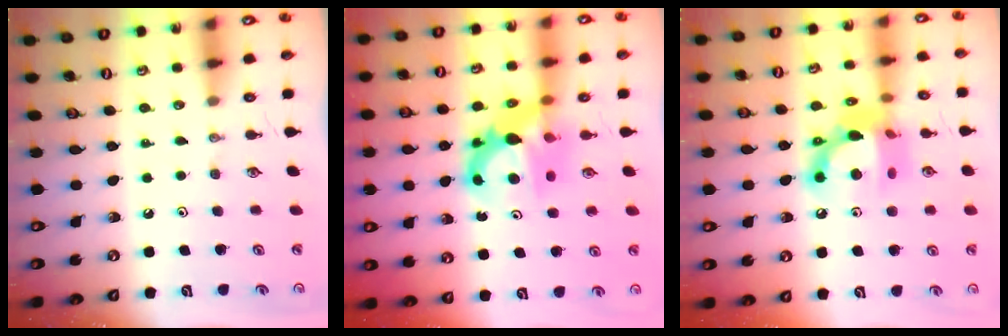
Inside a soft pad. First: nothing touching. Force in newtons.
{"total": 8.2, "press": 8.2, "slide": 0.5}
{"total": 14.2, "press": 14.2, "slide": 1.2}